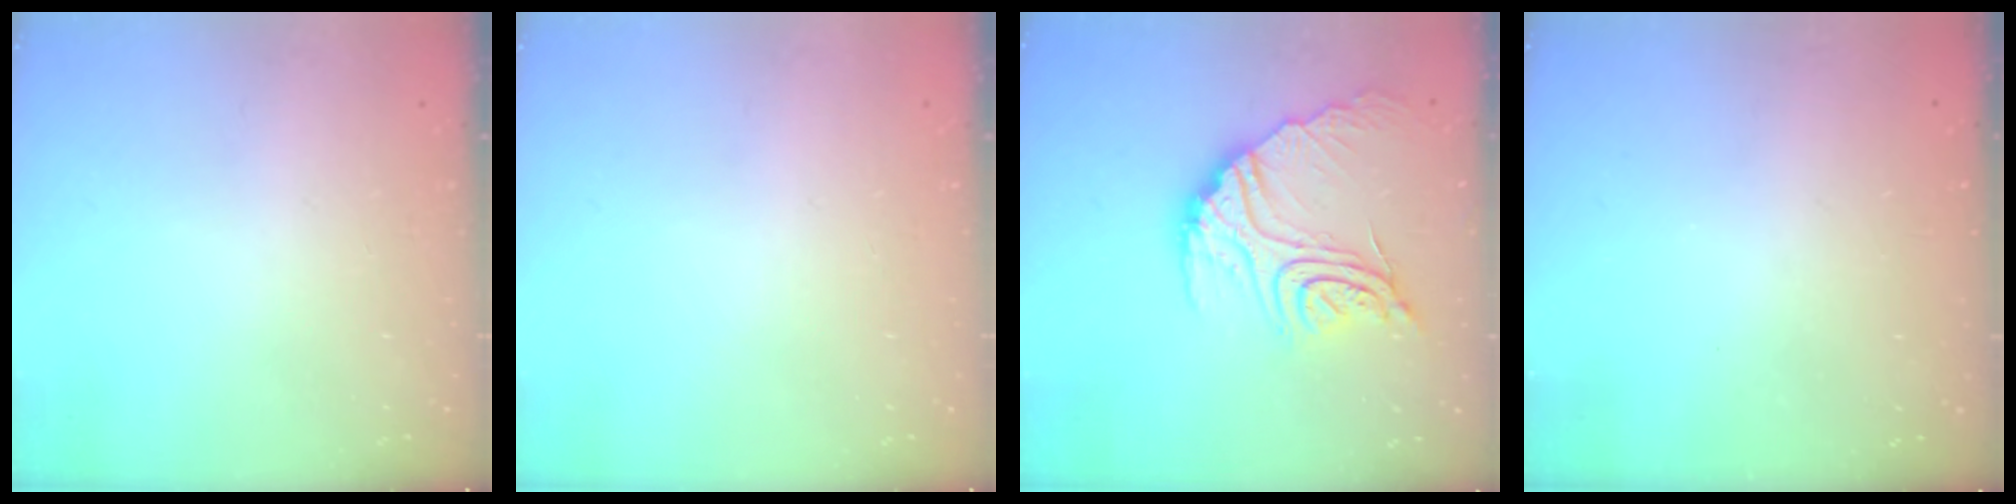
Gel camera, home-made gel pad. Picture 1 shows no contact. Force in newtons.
{"total": 0.0}
{"total": 18.9, "press": 18.8, "slide": 1.5}
{"total": 3.2, "press": 3.2, "slide": 0.1}